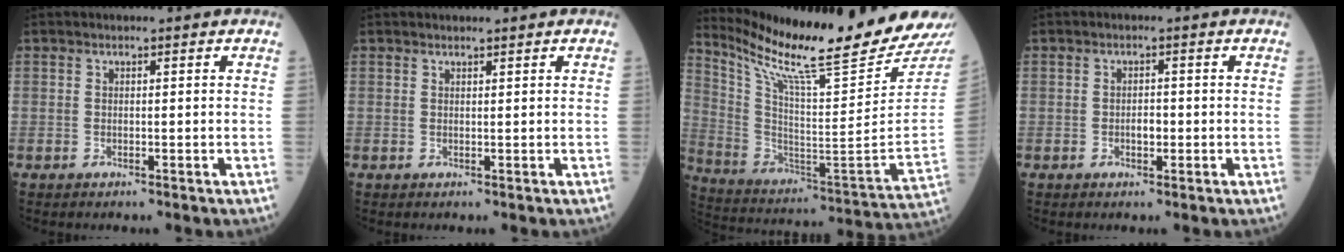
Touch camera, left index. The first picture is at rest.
{"total": 1.1, "force": [1.0, 0.0, 0.4], "torque": [-0.006, 0.006, 0.020]}
{"total": 24.2, "force": [21.5, -1.1, 10.9], "torque": [-0.202, -0.111, 0.331]}
{"total": 1.6, "force": [-0.5, 0.8, 1.3], "torque": [-0.021, 0.003, -0.006]}